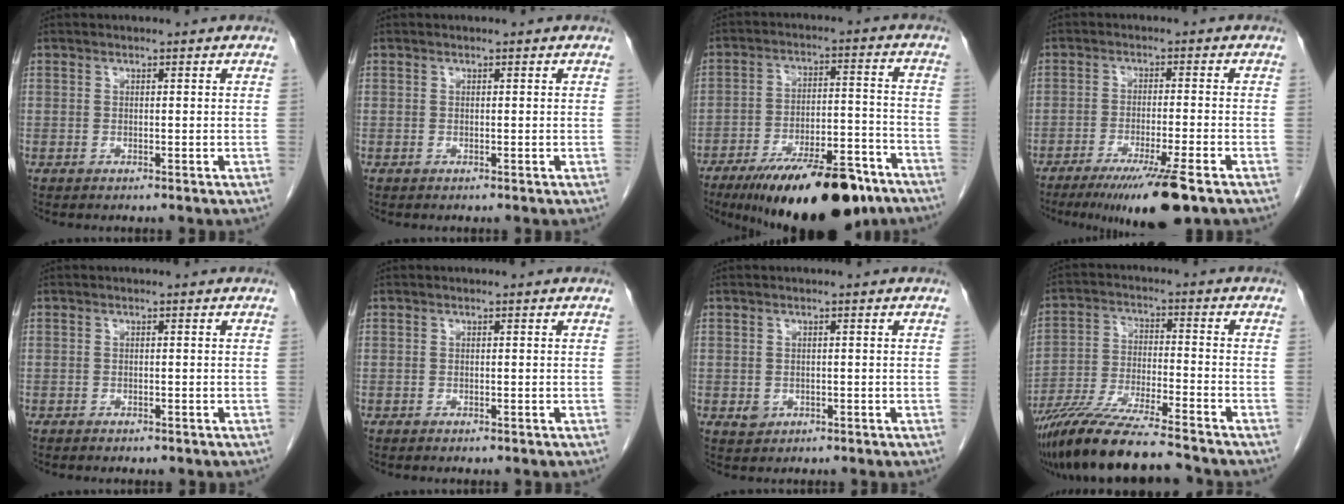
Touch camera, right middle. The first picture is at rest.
{"total": 0.0}
{"total": 20.0, "force": [-14.4, 5.4, 12.8], "torque": [-0.157, 0.006, -0.228]}
{"total": 10.4, "force": [-7.0, -0.1, 7.7], "torque": [-0.121, -0.027, -0.110]}
{"total": 1.8, "force": [-1.5, 0.7, 0.8], "torque": [-0.016, -0.003, -0.014]}
{"total": 0.6, "force": [-0.5, 0.2, 0.3], "torque": [-0.009, -0.001, -0.006]}
{"total": 1.5, "force": [-0.4, 1.3, 0.6], "torque": [-0.010, 0.003, 0.000]}
{"total": 14.1, "force": [-12.2, 0.2, 7.1], "torque": [-0.131, -0.027, -0.214]}